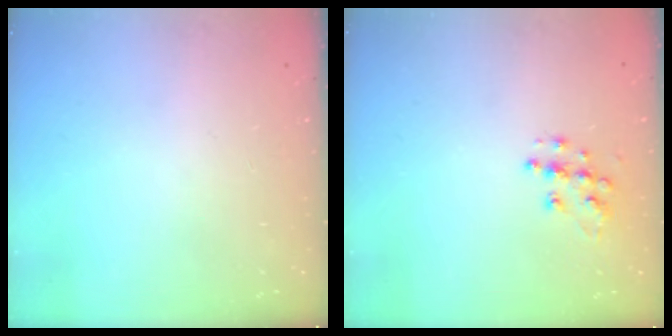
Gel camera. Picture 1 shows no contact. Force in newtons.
{"total": 9.9, "press": 9.9, "slide": 0.7}